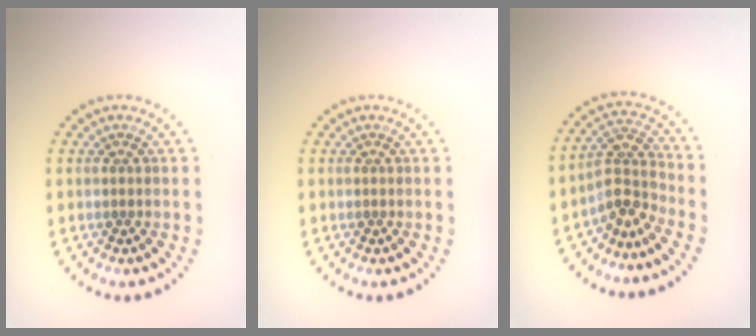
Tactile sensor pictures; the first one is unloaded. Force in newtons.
{"total": 0.0}
{"total": 3.1, "press": 2.3, "slide": 2.1}